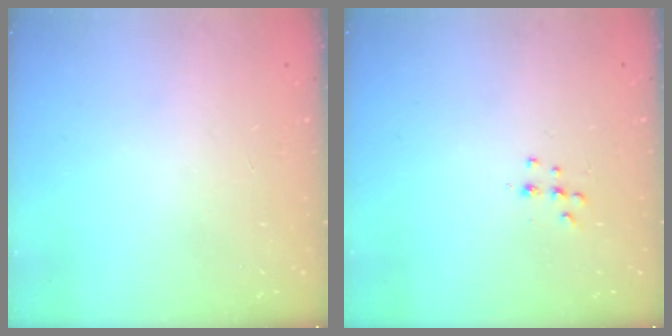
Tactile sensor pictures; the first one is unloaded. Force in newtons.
{"total": 5.8, "press": 5.8, "slide": 0.4}